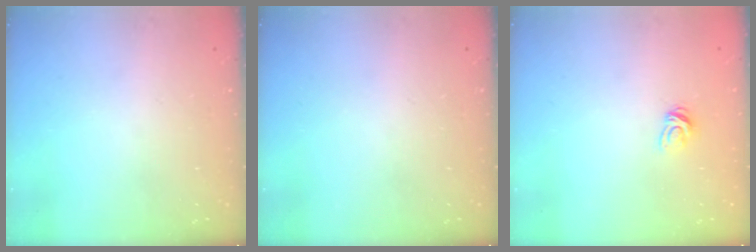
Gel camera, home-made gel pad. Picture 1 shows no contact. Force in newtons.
{"total": 0.0}
{"total": 4.9, "press": 4.8, "slide": 0.4}